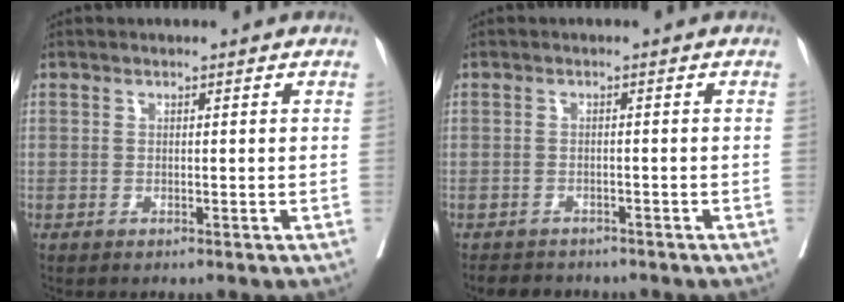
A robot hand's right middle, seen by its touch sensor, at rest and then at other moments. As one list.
[{"total": 4.9, "force": [-4.4, 1.9, 1.1], "torque": [-0.023, -0.005, -0.059]}]